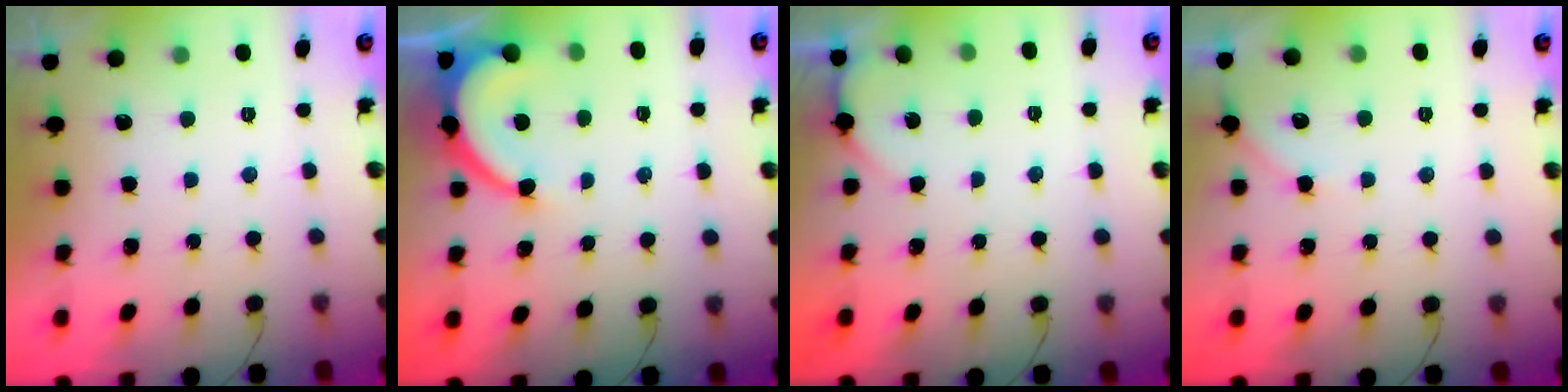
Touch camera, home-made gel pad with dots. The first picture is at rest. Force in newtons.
{"total": 7.5, "press": 7.4, "slide": 1.1}
{"total": 1.0, "press": 1.0, "slide": 0.1}
{"total": 2.7, "press": 2.6, "slide": 0.5}